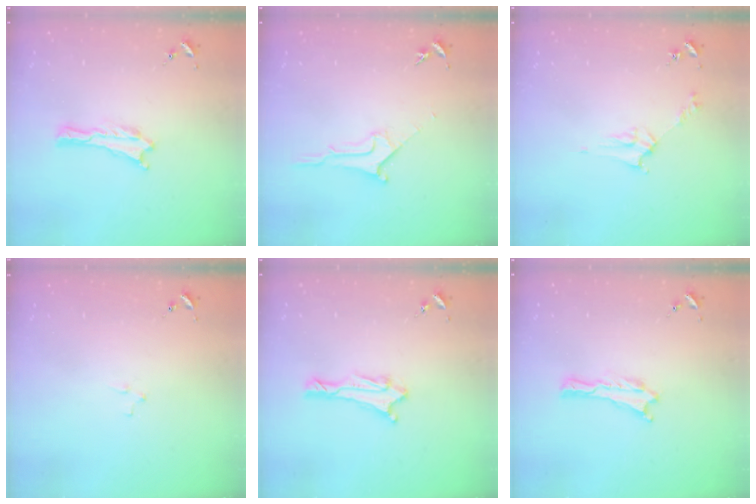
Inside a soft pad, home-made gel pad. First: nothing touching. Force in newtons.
{"total": 1.8, "press": 1.7, "slide": 0.2}
{"total": 2.8, "press": 2.8, "slide": 0.3}
{"total": 2.1, "press": 2.1, "slide": 0.2}
{"total": 2.0, "press": 1.8, "slide": 0.8}
{"total": 0.0}